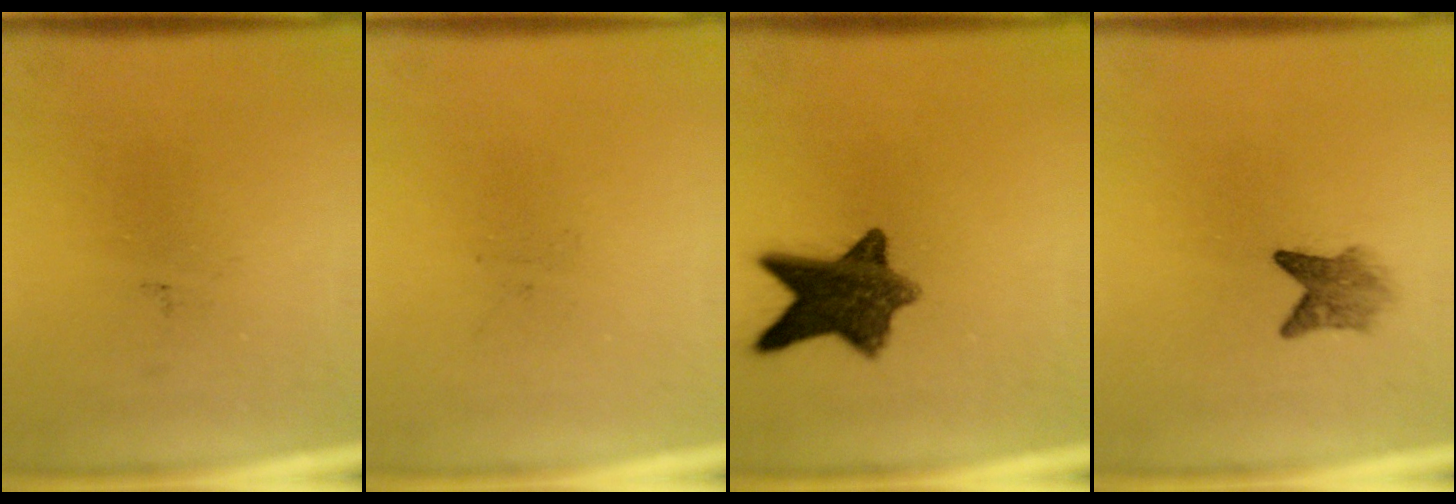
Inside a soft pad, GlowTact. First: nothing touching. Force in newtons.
{"total": 0.0}
{"total": 10.4}
{"total": 2.8}